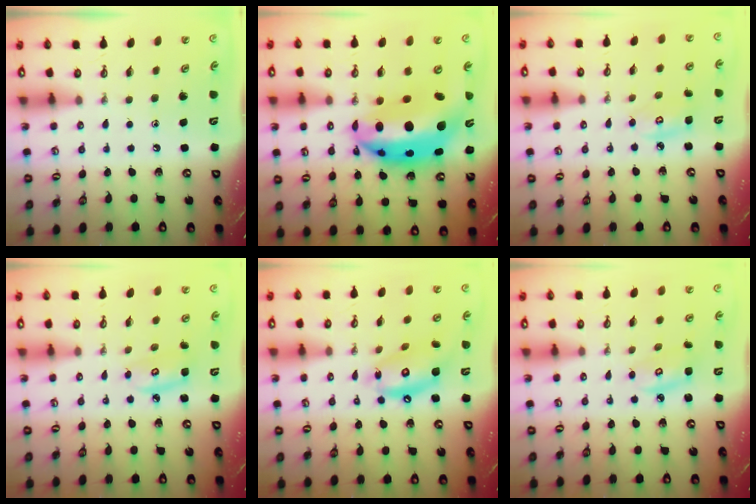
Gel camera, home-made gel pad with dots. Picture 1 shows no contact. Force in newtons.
{"total": 20.7, "press": 20.7, "slide": 1.6}
{"total": 4.7, "press": 4.6, "slide": 0.3}
{"total": 4.4, "press": 4.4, "slide": 0.3}
{"total": 13.5, "press": 13.4, "slide": 1.3}
{"total": 3.9, "press": 3.8, "slide": 0.3}